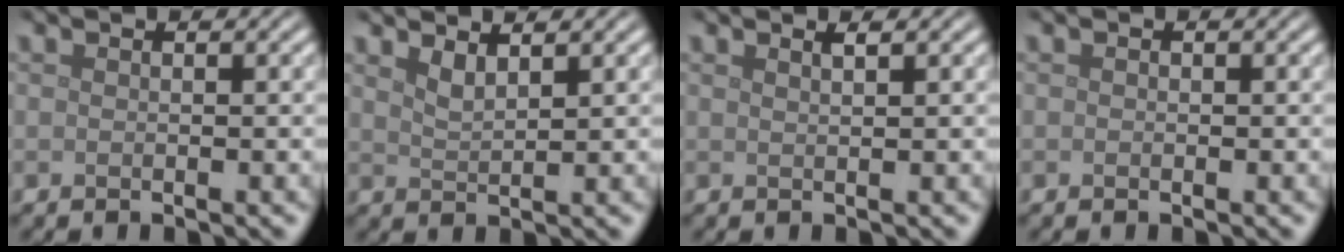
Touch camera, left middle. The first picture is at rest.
{"total": 1.5, "force": [1.2, 0.4, 0.9], "torque": [-0.020, -0.006, 0.024]}
{"total": 0.9, "force": [0.5, 0.3, 0.7], "torque": [-0.004, 0.000, 0.006]}
{"total": 0.0}